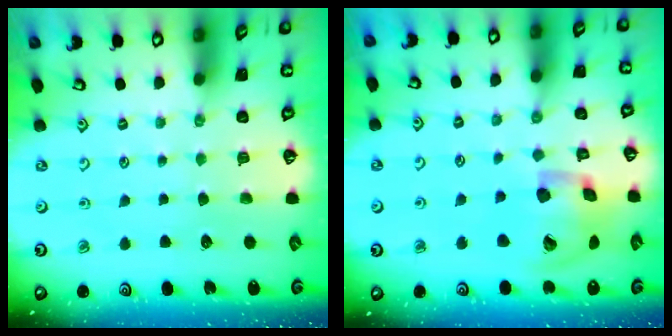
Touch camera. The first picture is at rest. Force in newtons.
{"total": 19.1, "press": 18.9, "slide": 2.9}